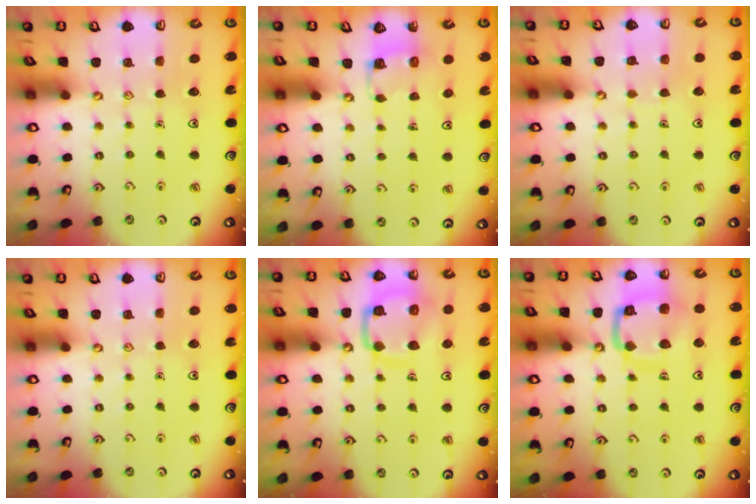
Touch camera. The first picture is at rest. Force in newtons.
{"total": 3.1, "press": 3.1, "slide": 0.3}
{"total": 3.8, "press": 3.7, "slide": 0.3}
{"total": 0.0}
{"total": 12.6, "press": 12.5, "slide": 1.4}
{"total": 13.8, "press": 13.7, "slide": 1.3}